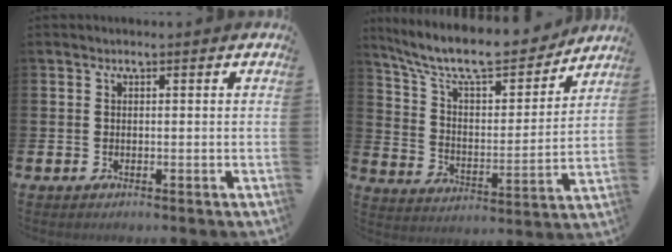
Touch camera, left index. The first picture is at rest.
{"total": 10.8, "force": [9.7, 2.7, 4.1], "torque": [-0.115, -0.064, 0.165]}